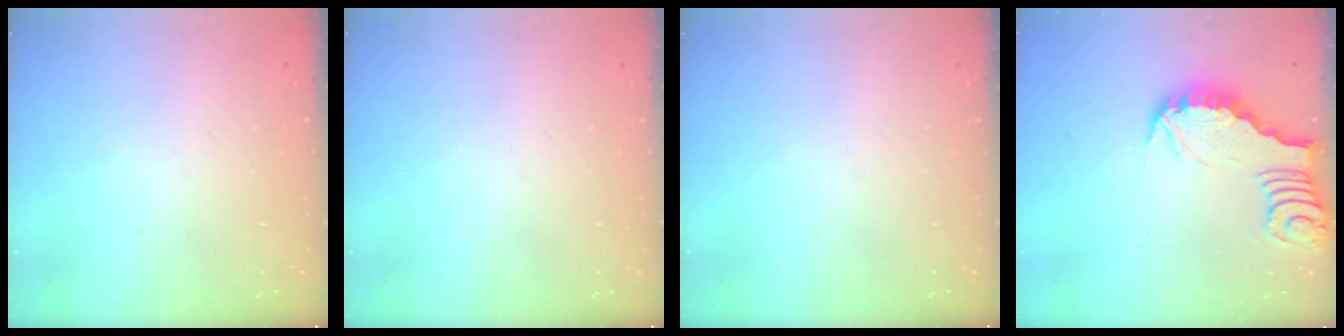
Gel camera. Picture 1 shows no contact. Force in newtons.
{"total": 0.0}
{"total": 0.0}
{"total": 3.2, "press": 3.2, "slide": 0.4}